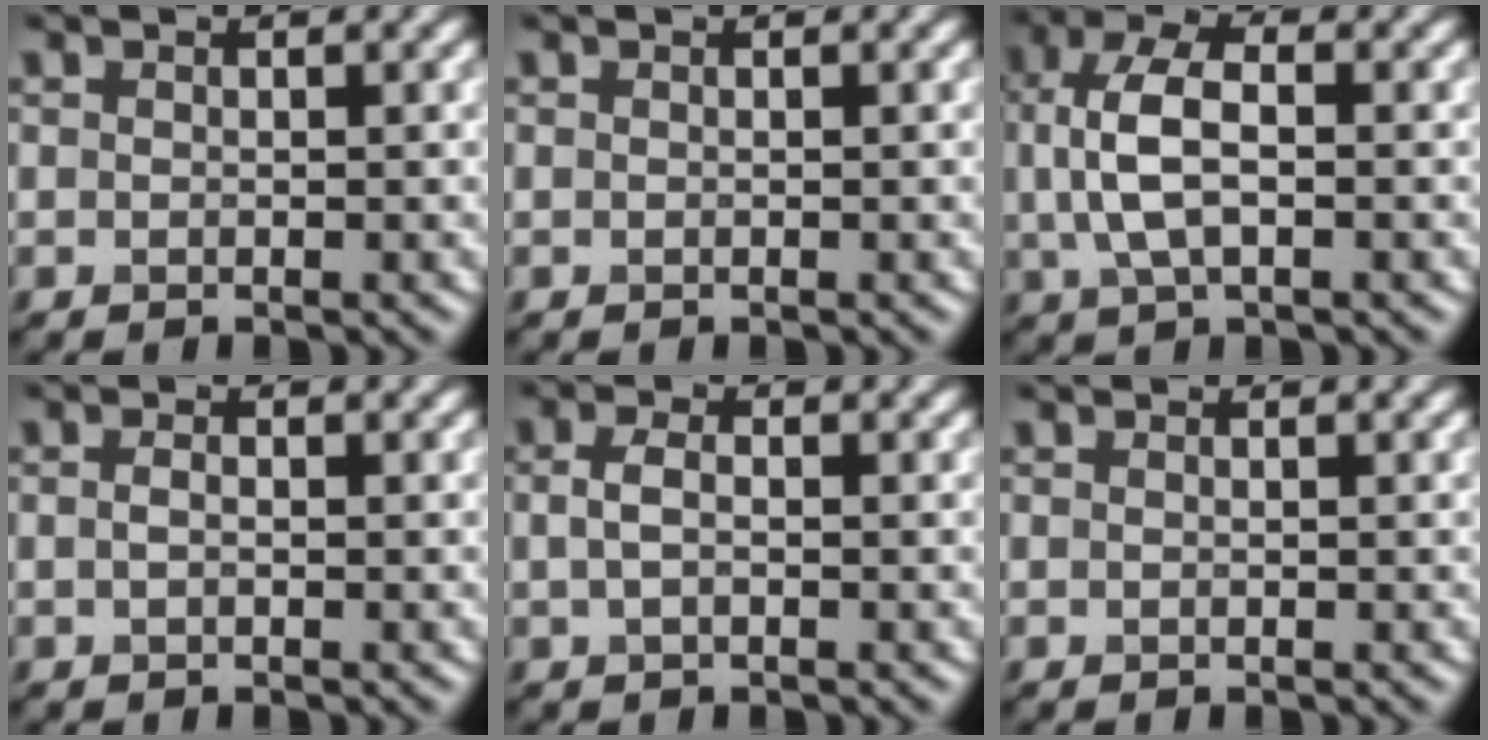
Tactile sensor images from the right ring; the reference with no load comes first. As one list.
[{"total": 0.0}, {"total": 5.7, "force": [0.4, 2.8, 4.9], "torque": [-0.107, 0.008, 0.005]}, {"total": 0.8, "force": [-0.1, 0.4, 0.6], "torque": [-0.013, -0.005, -0.002]}, {"total": 1.7, "force": [-0.1, 1.0, 1.4], "torque": [-0.034, 0.002, -0.004]}, {"total": 0.0}]